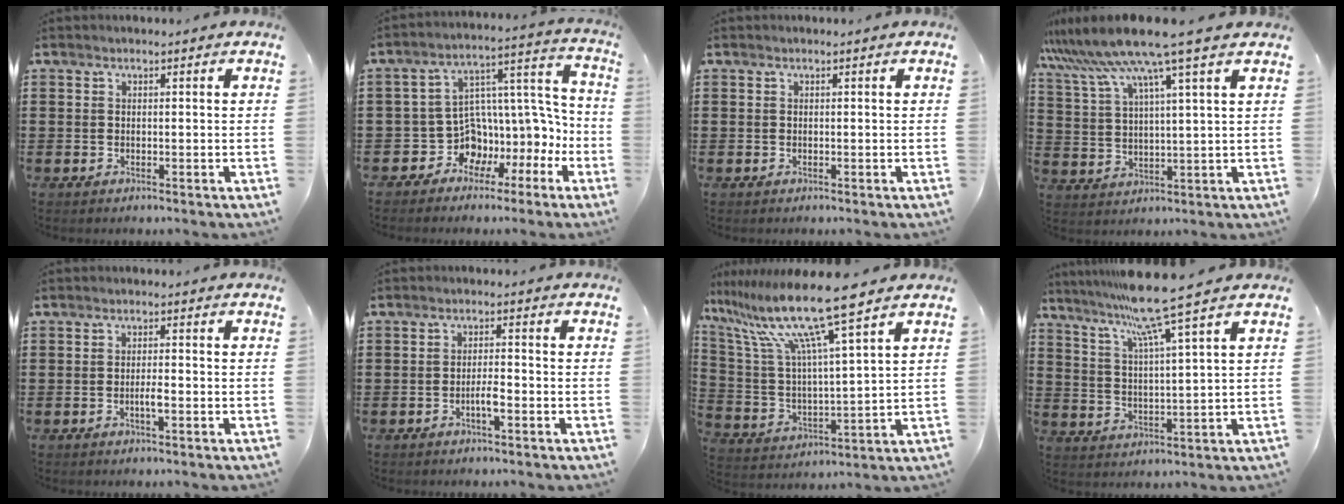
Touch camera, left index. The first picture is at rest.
{"total": 6.5, "force": [-1.3, 5.3, 3.5], "torque": [-0.088, -0.038, -0.022]}
{"total": 0.0}
{"total": 10.4, "force": [7.9, -0.3, 6.8], "torque": [-0.158, -0.036, 0.132]}
{"total": 2.1, "force": [-0.8, 0.4, 2.0], "torque": [-0.036, 0.002, -0.015]}
{"total": 2.8, "force": [-1.3, 0.6, 2.4], "torque": [-0.044, 0.004, -0.024]}
{"total": 12.7, "force": [9.7, 0.2, 8.1], "torque": [-0.194, -0.059, 0.159]}
{"total": 9.8, "force": [7.7, -1.5, 5.9], "torque": [-0.139, -0.036, 0.127]}